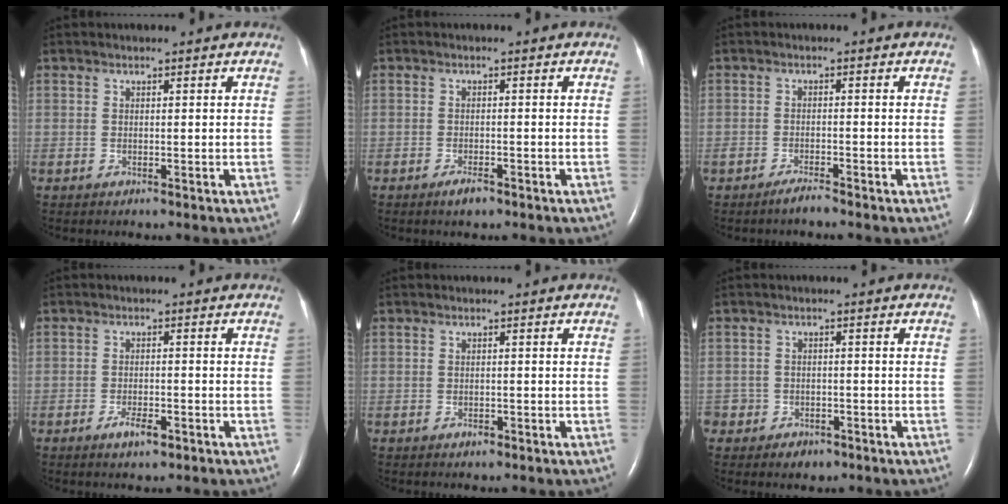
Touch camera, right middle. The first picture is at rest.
{"total": 1.9, "force": [-1.4, 0.6, 1.2], "torque": [-0.029, -0.002, -0.023]}
{"total": 1.9, "force": [-1.7, 0.0, 0.7], "torque": [-0.019, -0.003, -0.032]}
{"total": 3.6, "force": [-2.1, 2.2, 2.0], "torque": [-0.031, 0.003, -0.025]}
{"total": 0.8, "force": [-0.6, 0.4, 0.4], "torque": [-0.009, 0.001, -0.007]}
{"total": 4.0, "force": [-2.5, 3.1, 0.6], "torque": [-0.005, 0.011, -0.035]}